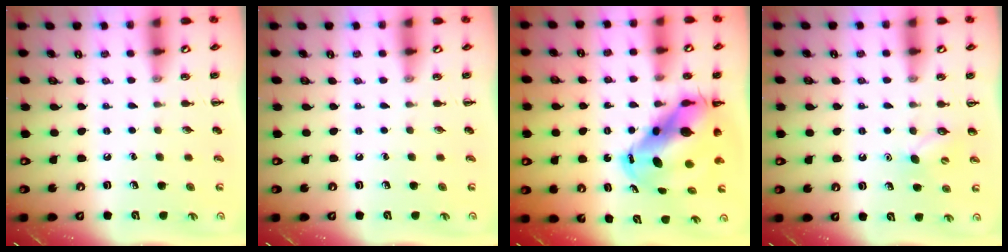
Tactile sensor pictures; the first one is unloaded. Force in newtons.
{"total": 0.0}
{"total": 11.6, "press": 11.3, "slide": 2.9}
{"total": 5.0, "press": 4.9, "slide": 1.3}